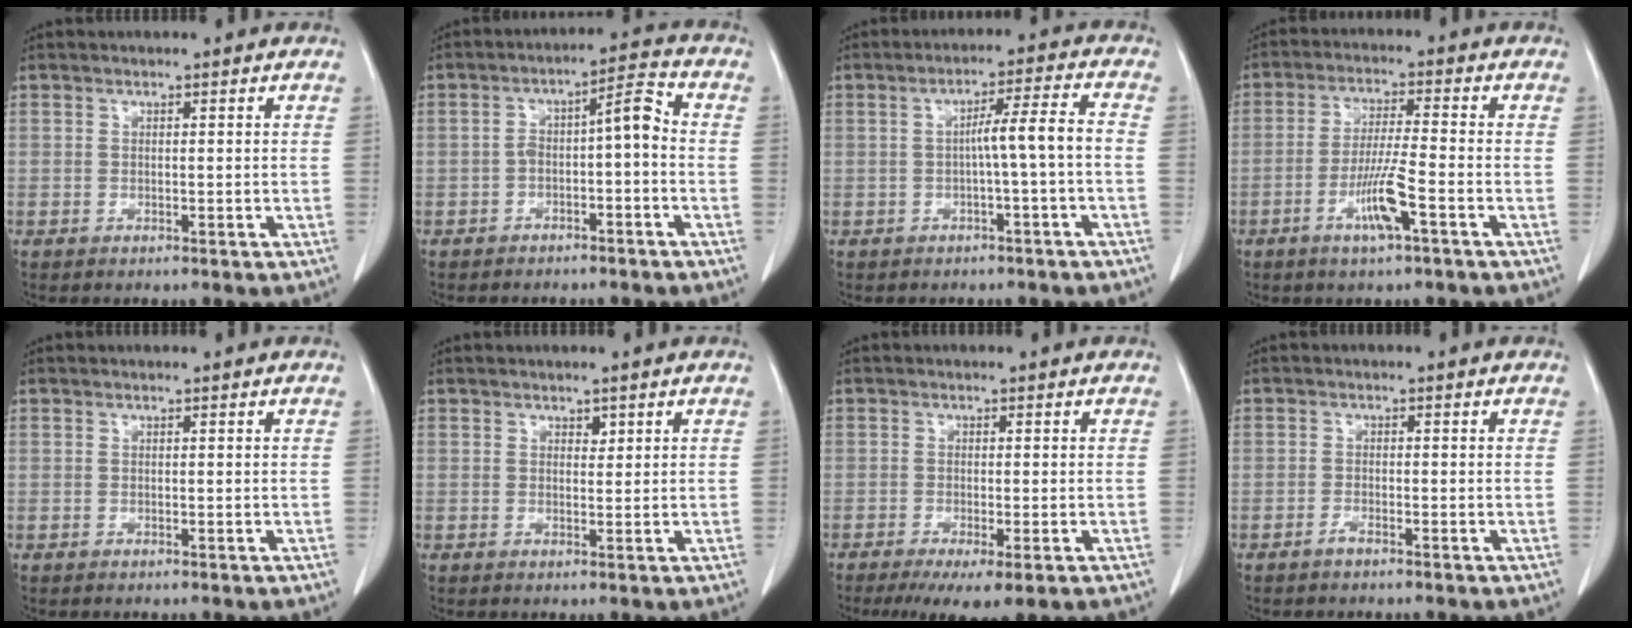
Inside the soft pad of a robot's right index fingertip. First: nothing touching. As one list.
[{"total": 5.9, "force": [-1.5, 1.4, 5.5], "torque": [-0.086, 0.034, -0.022]}, {"total": 5.3, "force": [-1.1, -0.8, 5.1], "torque": [-0.080, 0.015, -0.015]}, {"total": 7.0, "force": [-3.1, 0.0, 6.3], "torque": [-0.122, -0.005, -0.057]}, {"total": 0.0}, {"total": 1.0, "force": [0.6, 0.6, 0.5], "torque": [-0.004, -0.005, 0.009]}, {"total": 6.5, "force": [-4.2, 1.0, 4.9], "torque": [-0.071, -0.019, -0.064]}, {"total": 1.0, "force": [-0.9, 0.0, 0.5], "torque": [-0.013, -0.001, -0.015]}]